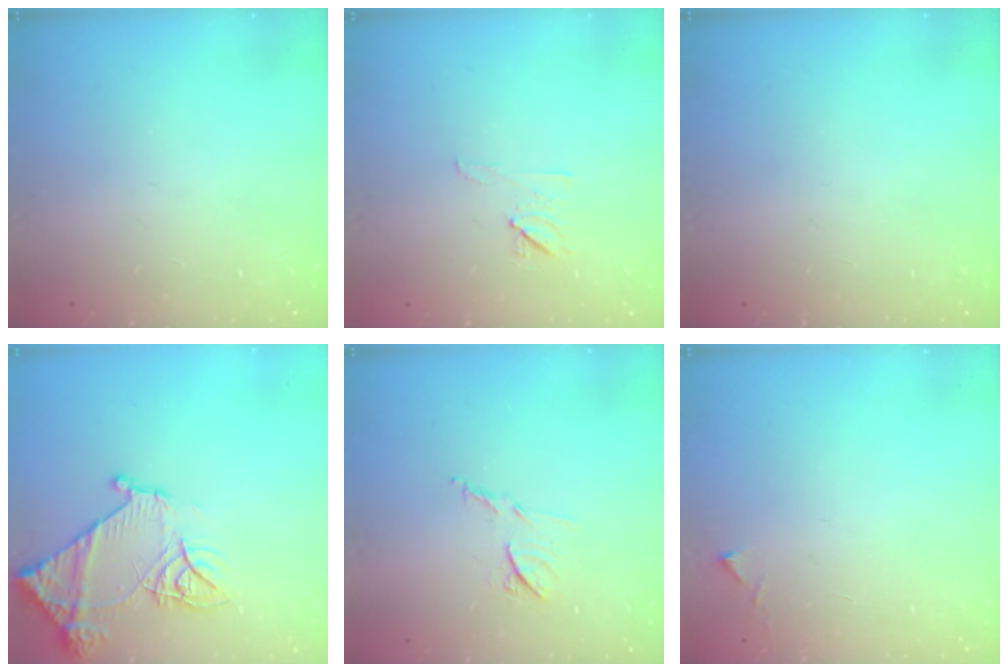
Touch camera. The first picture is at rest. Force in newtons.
{"total": 7.3, "press": 7.2, "slide": 1.3}
{"total": 0.0}
{"total": 14.8, "press": 14.7, "slide": 1.6}
{"total": 7.7, "press": 7.7, "slide": 0.5}
{"total": 4.8, "press": 4.8, "slide": 0.6}